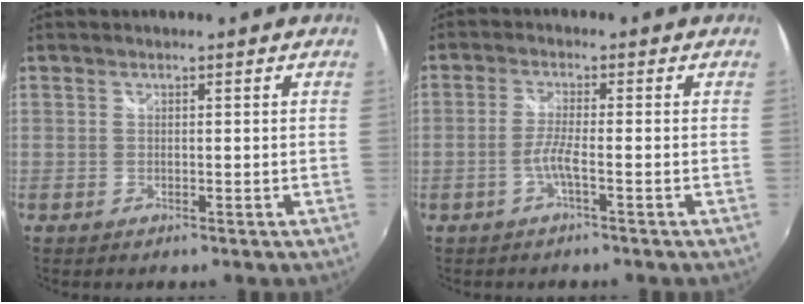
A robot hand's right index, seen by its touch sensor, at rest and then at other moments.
{"total": 3.0, "force": [-1.5, -0.4, 2.5], "torque": [-0.058, -0.001, -0.030]}